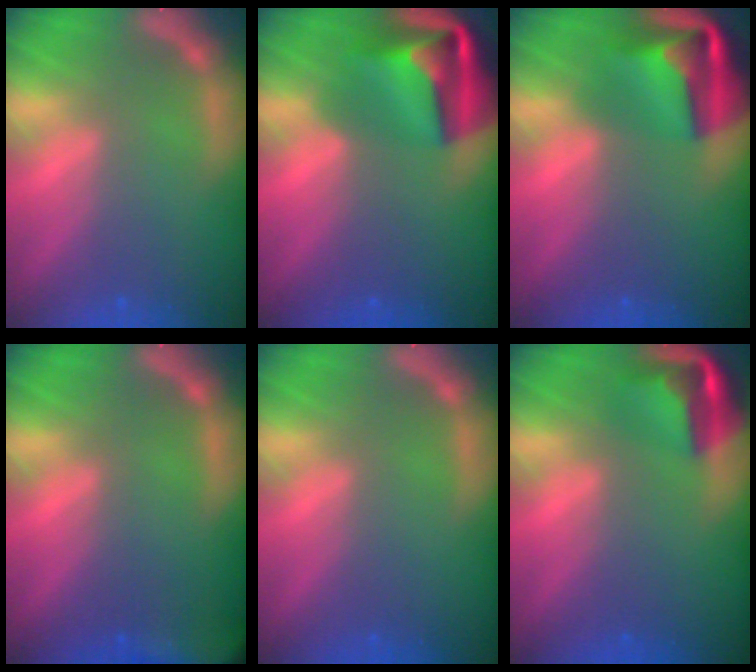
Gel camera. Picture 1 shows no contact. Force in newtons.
{"total": 10.1}
{"total": 8.9}
{"total": 8.5}
{"total": 0.0}
{"total": 5.5}